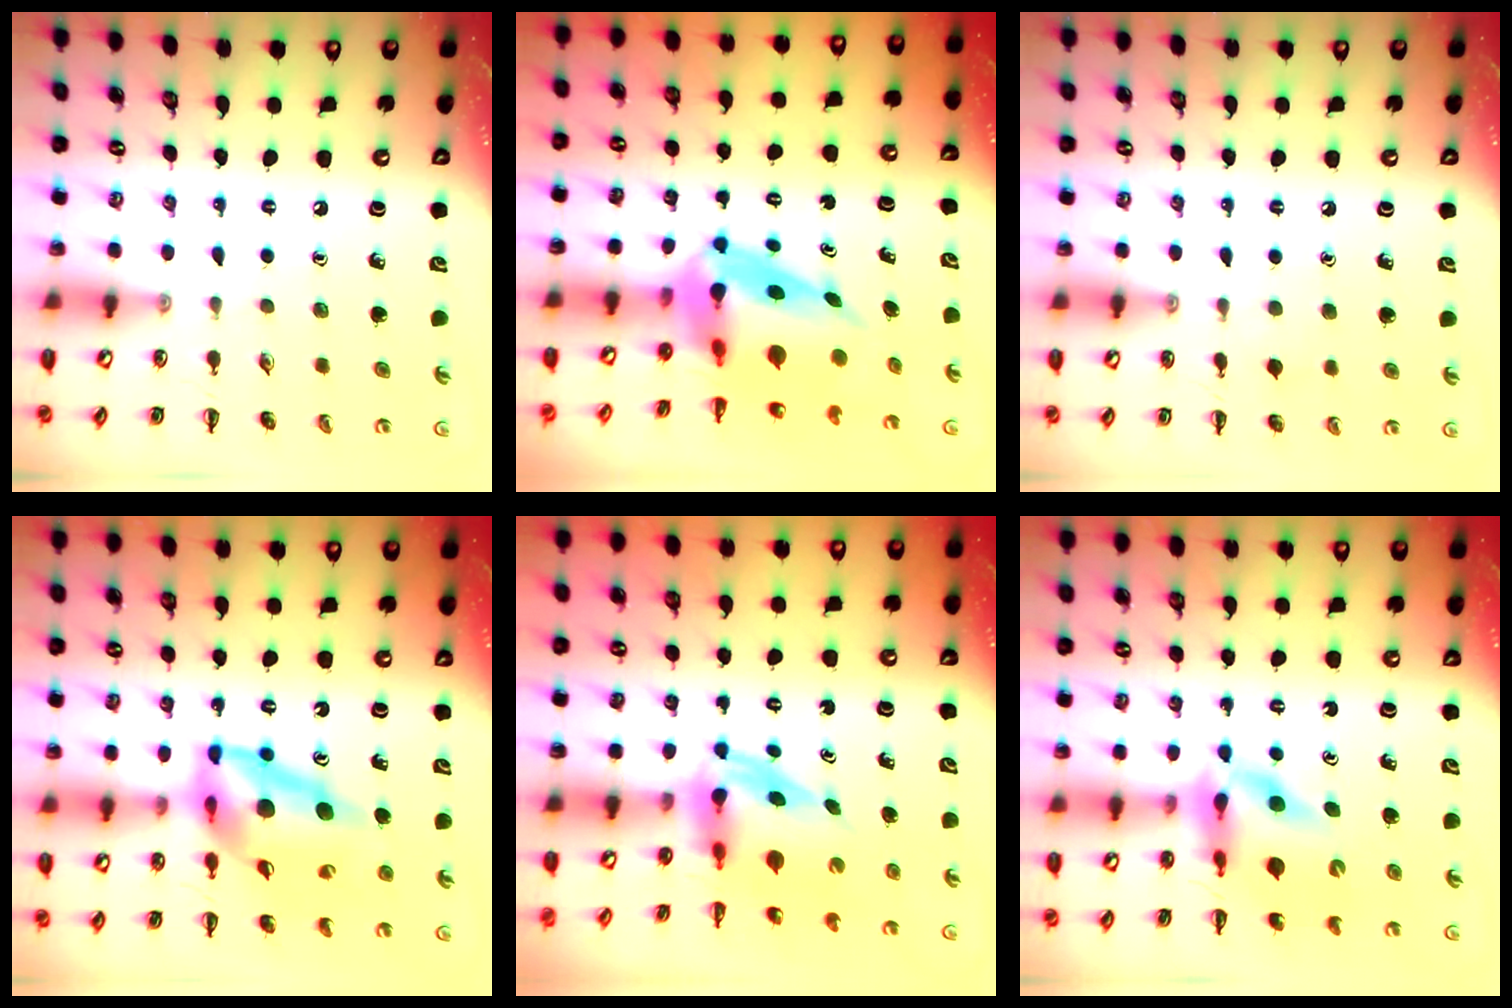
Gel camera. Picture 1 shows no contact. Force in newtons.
{"total": 8.9, "press": 8.6, "slide": 2.5}
{"total": 3.9, "press": 3.6, "slide": 1.6}
{"total": 13.2, "press": 12.6, "slide": 4.2}
{"total": 4.0, "press": 3.9, "slide": 1.0}
{"total": 9.4, "press": 9.0, "slide": 2.7}